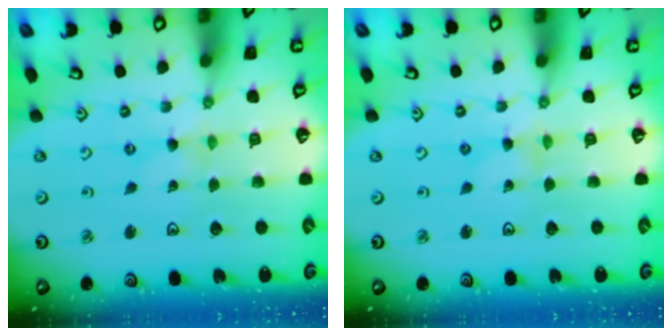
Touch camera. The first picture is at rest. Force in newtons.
{"total": 0.0}